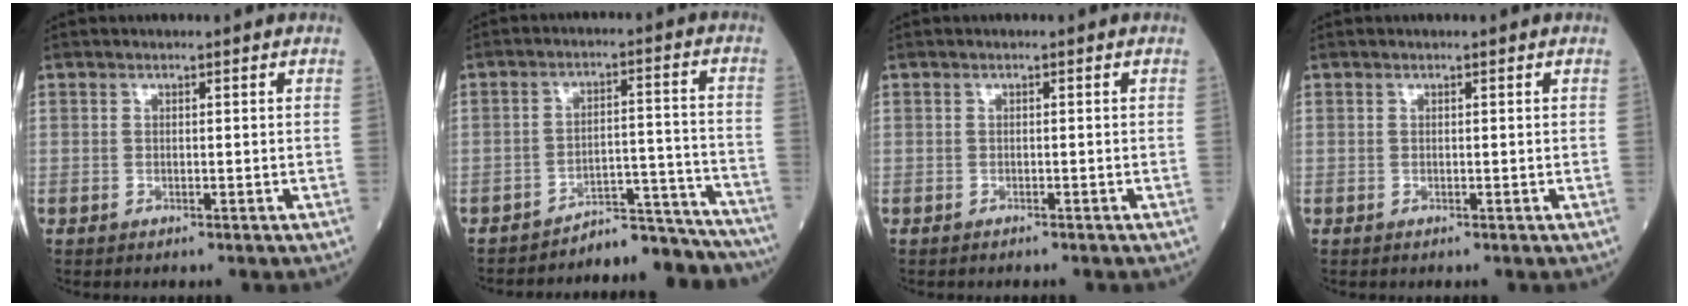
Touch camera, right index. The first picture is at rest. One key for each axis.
{"total": 11.7, "fx": -11.7, "fy": 1.3, "fz": 0.2, "tx": 0.028, "ty": 0.053, "tz": -0.162}
{"total": 1.1, "fx": -1.0, "fy": 0.3, "fz": 0.5, "tx": -0.012, "ty": -0.002, "tz": -0.011}
{"total": 0.0}